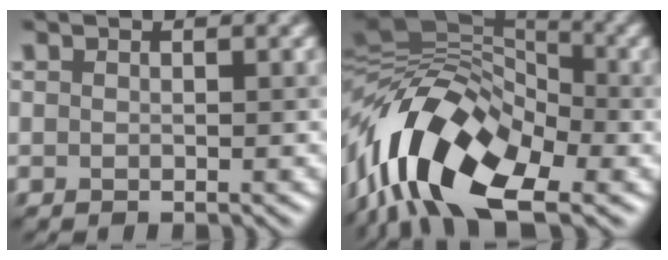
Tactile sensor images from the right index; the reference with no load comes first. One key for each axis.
{"total": 14.5, "fx": -6.0, "fy": 7.5, "fz": 10.8, "tx": -0.203, "ty": 0.024, "tz": -0.129}